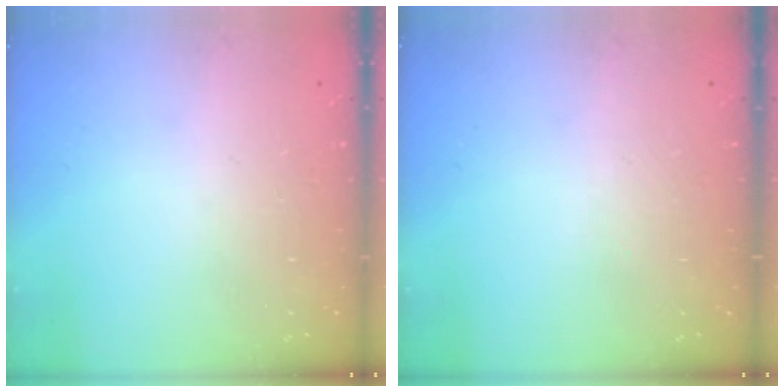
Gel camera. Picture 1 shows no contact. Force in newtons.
{"total": 0.0}